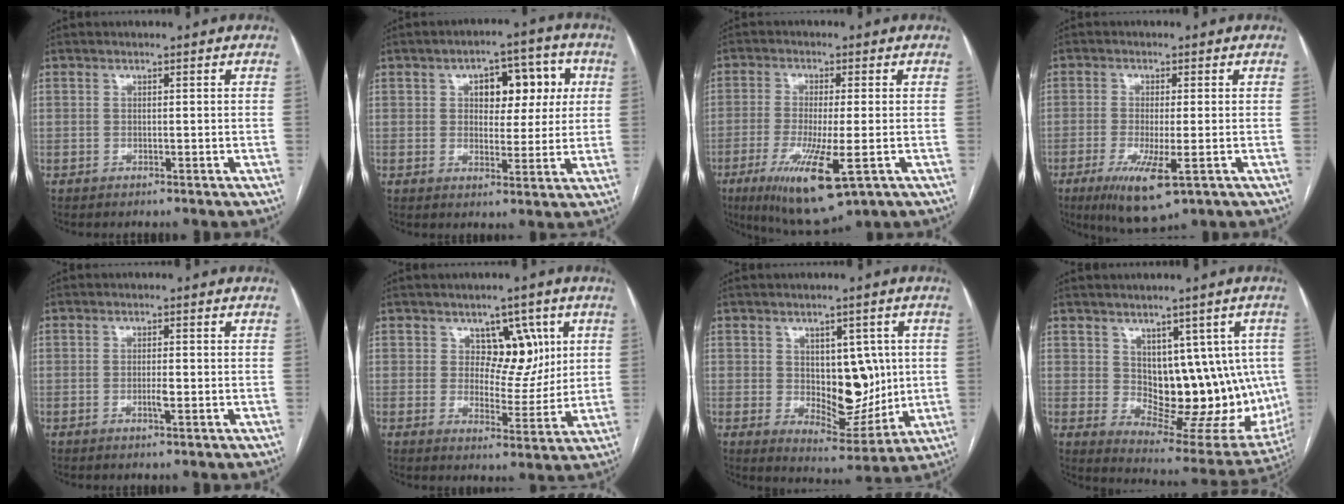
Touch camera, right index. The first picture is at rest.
{"total": 8.8, "force": [2.5, 4.8, 6.9], "torque": [-0.081, 0.028, 0.036]}
{"total": 11.7, "force": [-4.7, 1.8, 10.6], "torque": [-0.199, -0.037, -0.073]}
{"total": 8.2, "force": [-3.6, 1.5, 7.2], "torque": [-0.134, -0.024, -0.054]}
{"total": 2.0, "force": [-0.5, 0.3, 1.9], "torque": [-0.036, -0.001, -0.009]}
{"total": 6.8, "force": [2.8, 4.6, 4.3], "torque": [-0.043, 0.006, 0.045]}
{"total": 10.2, "force": [0.8, 5.9, 8.4], "torque": [-0.113, -0.002, 0.032]}
{"total": 14.9, "force": [1.6, 8.5, 12.1], "torque": [-0.132, 0.009, 0.047]}